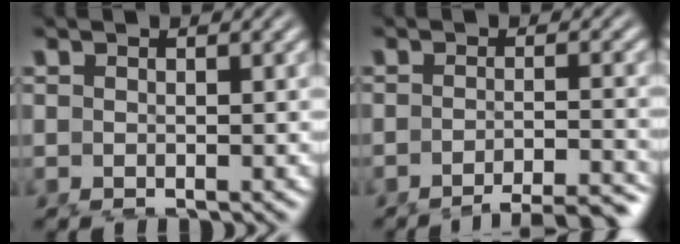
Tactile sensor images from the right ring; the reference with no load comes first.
{"total": 8.7, "force": [-7.9, 1.6, 3.2], "torque": [-0.024, -0.016, -0.117]}